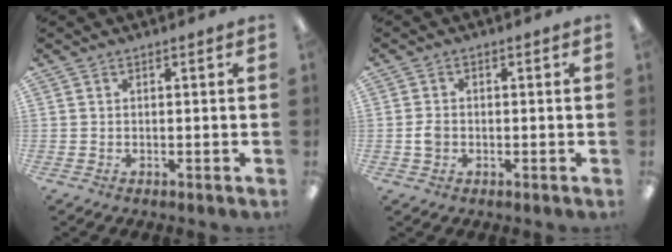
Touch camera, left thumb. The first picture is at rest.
{"total": 2.4, "force": [-0.5, 1.8, 1.4], "torque": [-0.027, 0.004, -0.009]}